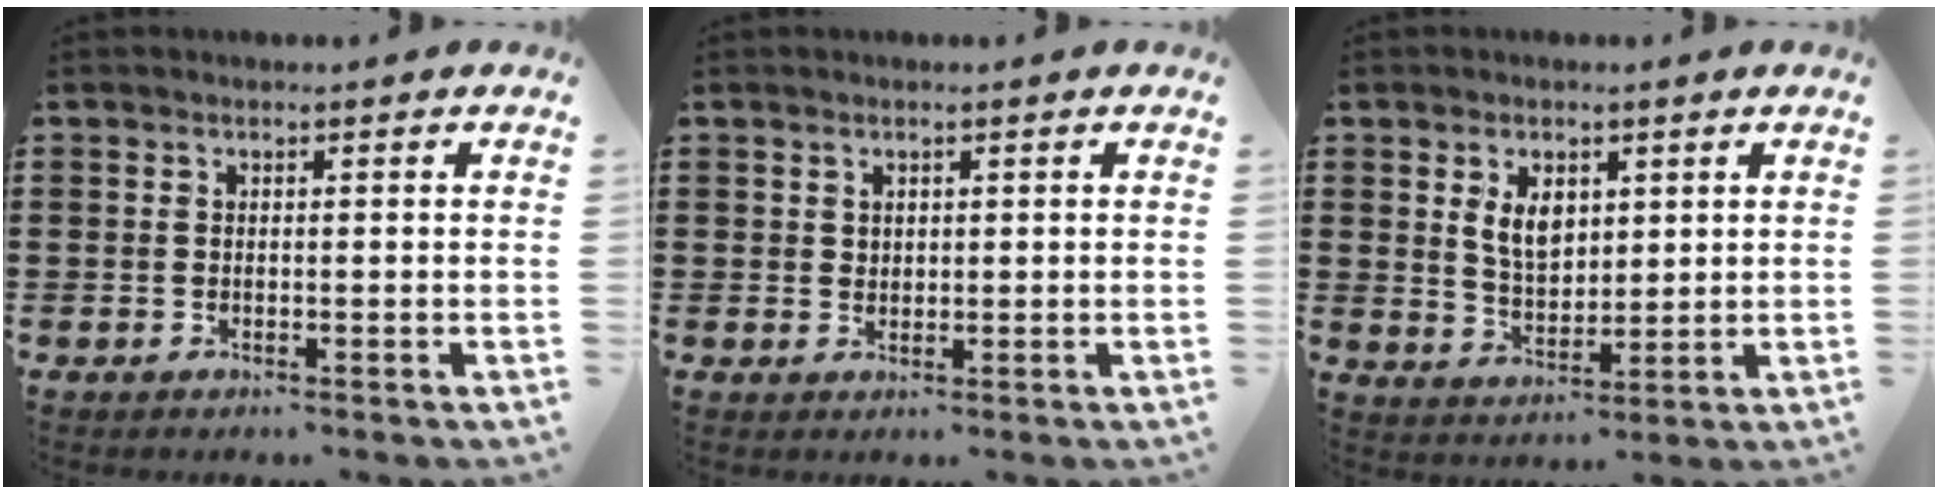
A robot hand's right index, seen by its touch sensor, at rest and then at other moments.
{"total": 1.1, "force": [0.9, 0.6, 0.1], "torque": [-0.004, 0.002, 0.019]}
{"total": 5.1, "force": [1.8, 3.5, 3.3], "torque": [-0.069, 0.009, 0.030]}